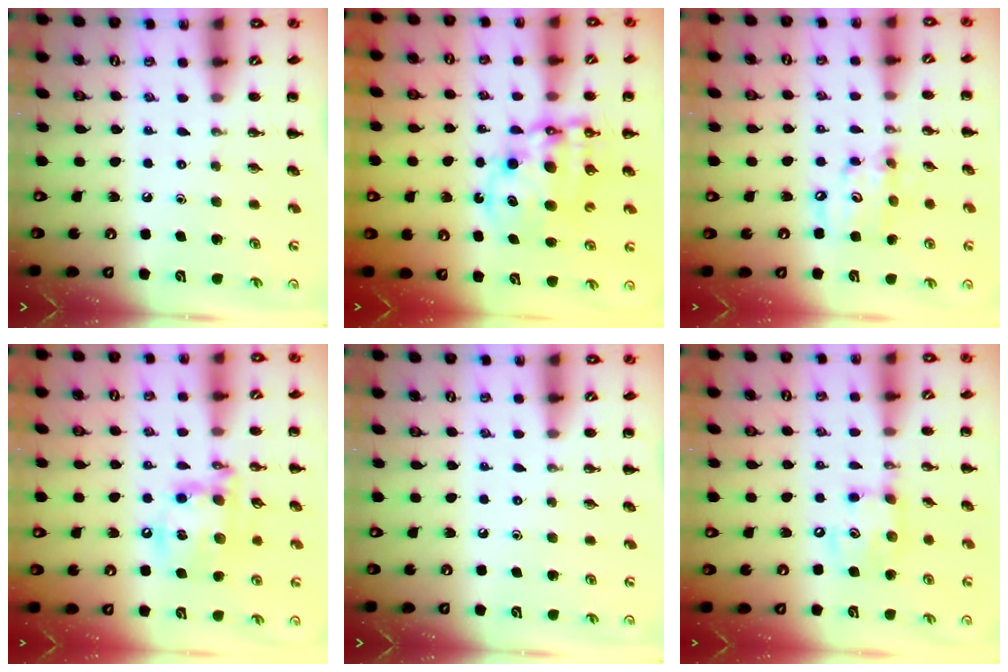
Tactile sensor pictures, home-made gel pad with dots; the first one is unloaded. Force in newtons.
{"total": 12.4, "press": 12.1, "slide": 2.9}
{"total": 8.9, "press": 8.7, "slide": 1.8}
{"total": 14.2, "press": 13.9, "slide": 3.0}
{"total": 0.0}
{"total": 9.5, "press": 9.4, "slide": 1.4}